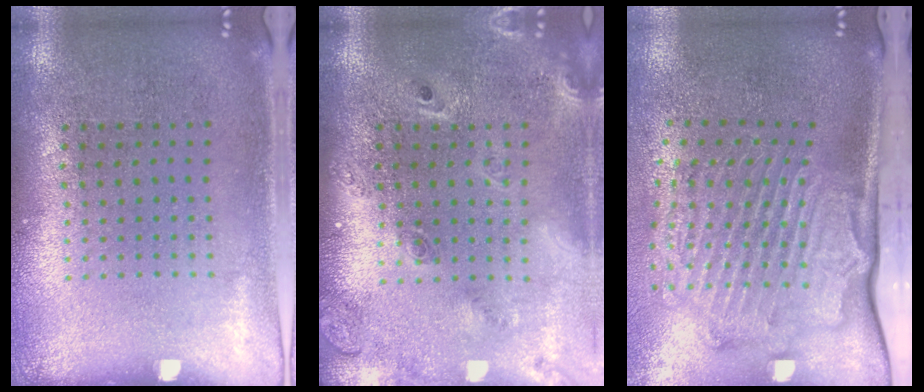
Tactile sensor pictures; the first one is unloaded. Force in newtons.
{"total": 2.4, "press": 1.7, "slide": 1.6}
{"total": 2.4, "press": 2.2, "slide": 0.9}